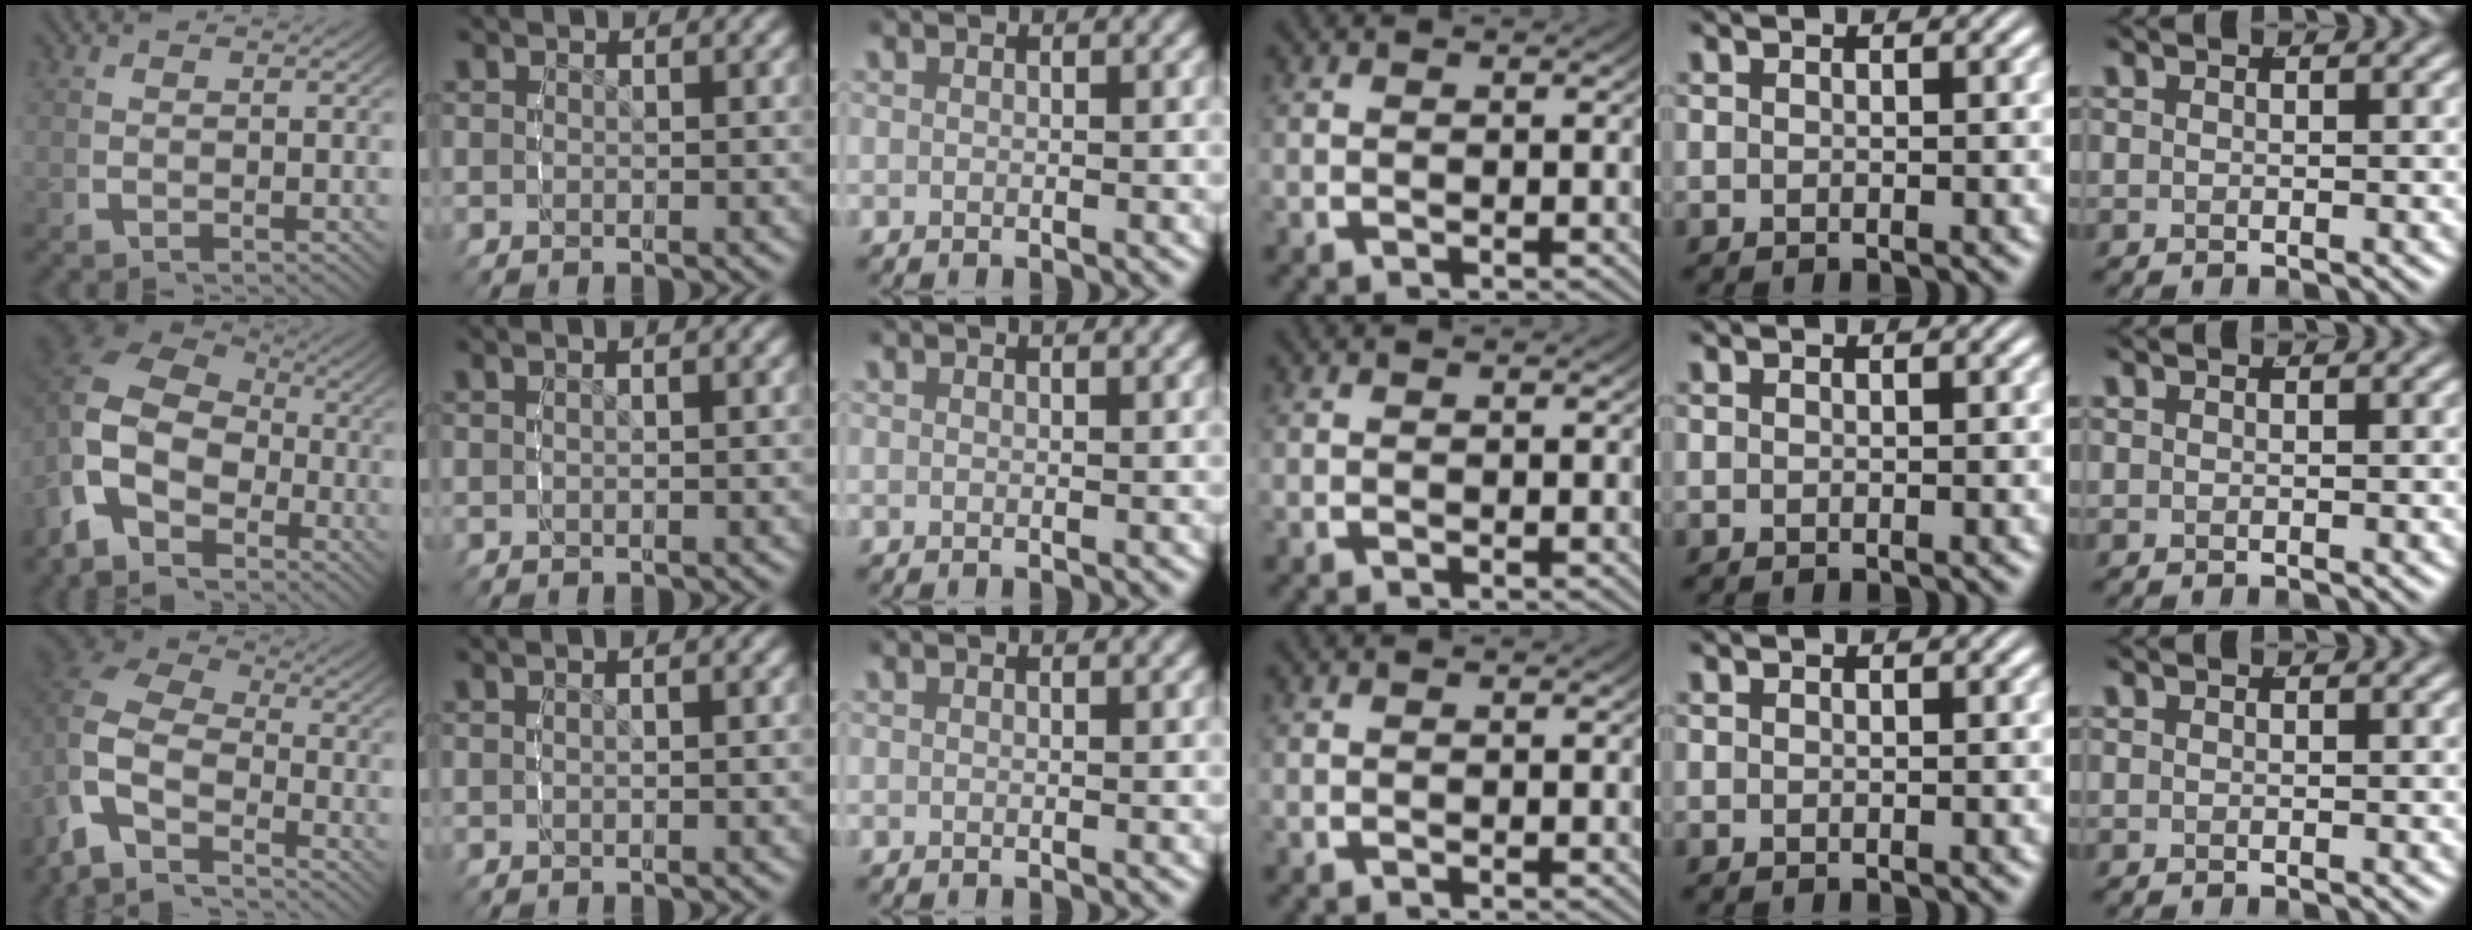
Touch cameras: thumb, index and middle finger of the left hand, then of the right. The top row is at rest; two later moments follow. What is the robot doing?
{"motion": "lift_and_place", "object": "sponge"}